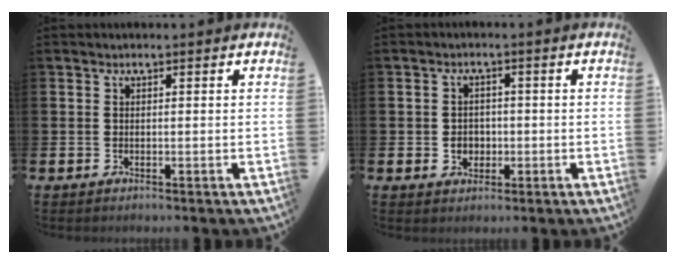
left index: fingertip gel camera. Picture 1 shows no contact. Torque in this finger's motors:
{"motor_torque": [0.15, 0.01, 0.04, 0.06]}